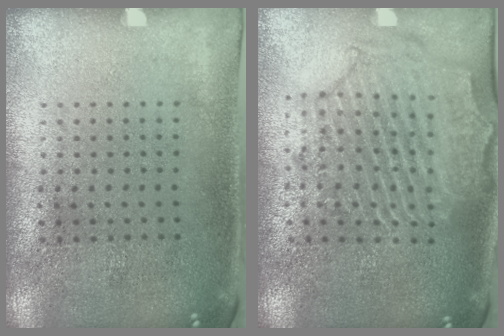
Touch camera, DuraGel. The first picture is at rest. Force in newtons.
{"total": 2.3, "press": 2.1, "slide": 0.8}